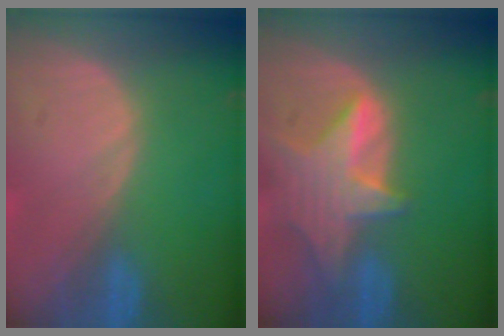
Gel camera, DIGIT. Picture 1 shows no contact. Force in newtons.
{"total": 7.4, "press": 6.9, "slide": 2.5}